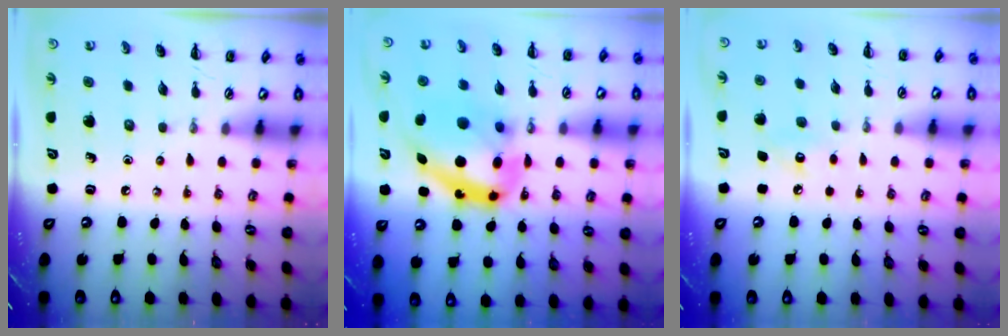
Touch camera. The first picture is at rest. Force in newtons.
{"total": 16.5, "press": 16.0, "slide": 4.0}
{"total": 5.5, "press": 5.3, "slide": 1.4}